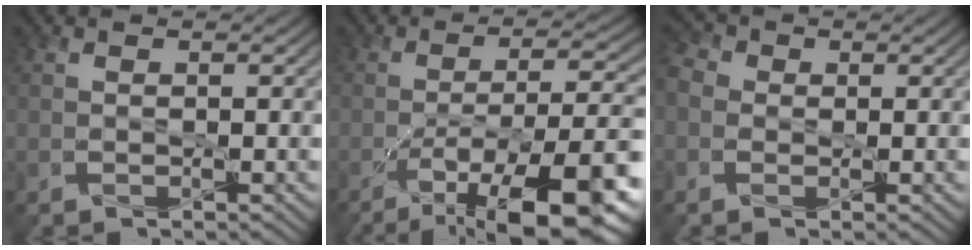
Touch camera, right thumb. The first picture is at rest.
{"total": 14.4, "force": [-8.0, 4.1, 11.3], "torque": [-0.177, -0.003, -0.124]}
{"total": 3.9, "force": [0.0, 3.4, 1.9], "torque": [-0.055, 0.007, -0.008]}